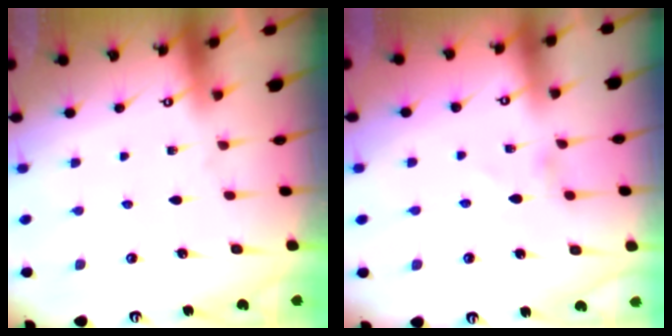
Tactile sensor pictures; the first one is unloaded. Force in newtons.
{"total": 0.0}